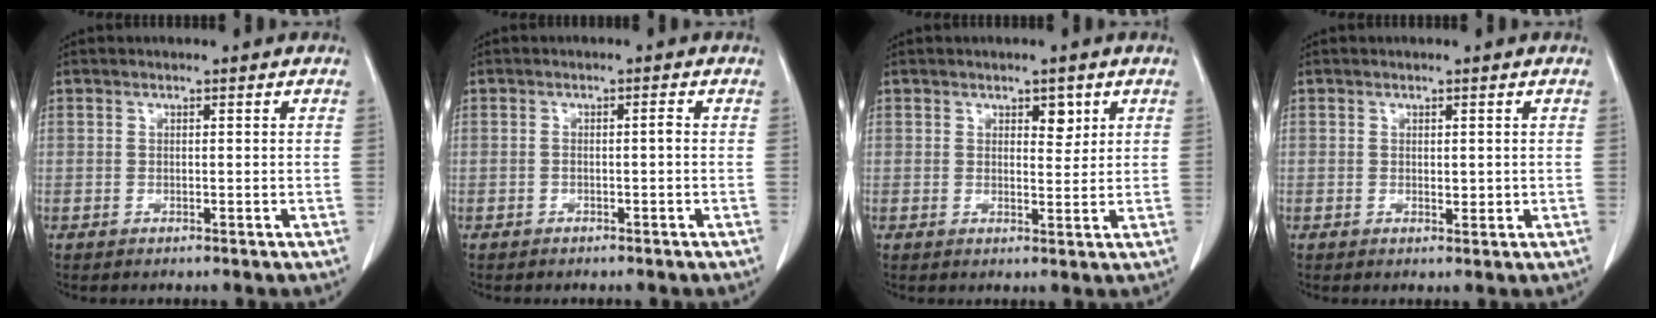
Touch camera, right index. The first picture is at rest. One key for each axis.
{"total": 0.9, "fx": -0.2, "fy": 0.1, "fz": 0.9, "tx": -0.015, "ty": 0.002, "tz": -0.003}
{"total": 2.5, "fx": 1.4, "fy": 1.3, "fz": 1.7, "tx": -0.019, "ty": -0.003, "tz": 0.021}
{"total": 1.2, "fx": 0.2, "fy": 0.7, "fz": 1.0, "tx": -0.013, "ty": -0.004, "tz": 0.006}